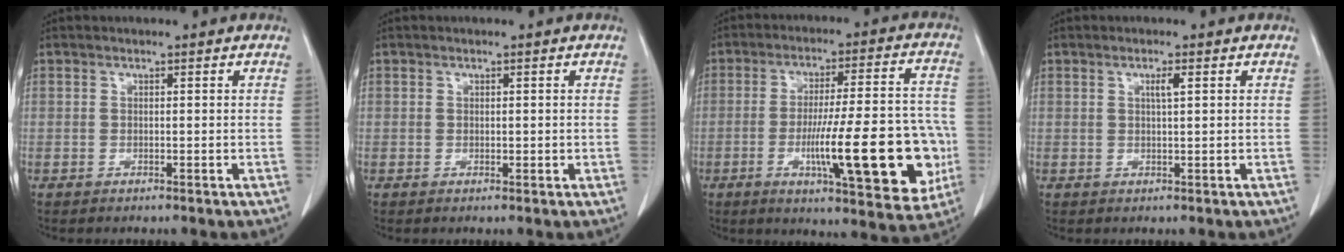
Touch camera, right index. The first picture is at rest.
{"total": 0.8, "force": [0.1, 0.6, 0.6], "torque": [-0.007, -0.002, 0.002]}
{"total": 19.7, "force": [-4.9, 3.7, 18.7], "torque": [-0.230, 0.014, -0.058]}
{"total": 1.6, "force": [0.6, 0.0, 1.5], "torque": [-0.028, 0.001, 0.009]}